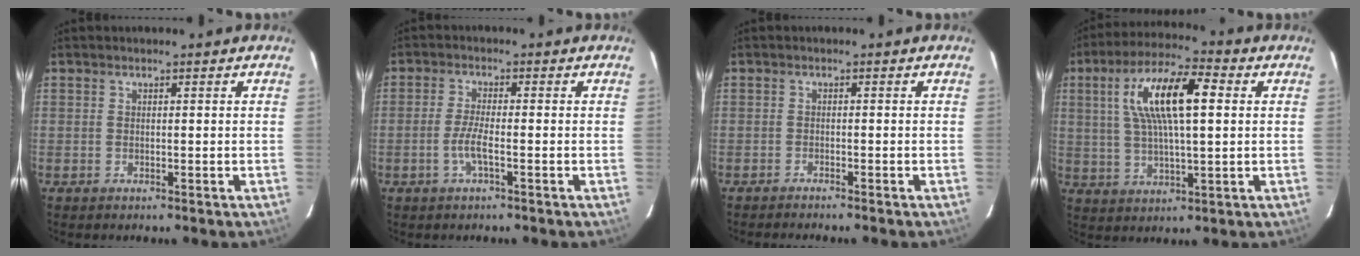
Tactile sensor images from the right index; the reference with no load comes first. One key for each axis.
{"total": 3.5, "fx": -1.5, "fy": 0.3, "fz": 3.2, "tx": -0.069, "ty": -0.004, "tz": -0.030}
{"total": 2.8, "fx": -2.5, "fy": 0.0, "fz": 1.1, "tx": -0.033, "ty": -0.009, "tz": -0.041}
{"total": 14.2, "fx": 3.5, "fy": 4.2, "fz": 13.1, "tx": -0.244, "ty": 0.022, "tz": 0.063}